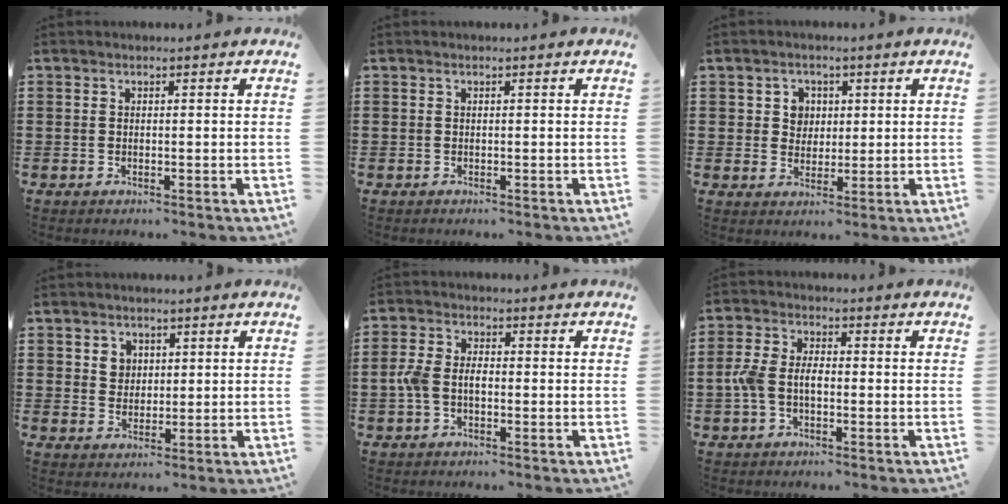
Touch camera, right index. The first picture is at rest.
{"total": 0.0}
{"total": 3.4, "force": [0.8, 3.1, 1.0], "torque": [-0.034, 0.010, 0.011]}
{"total": 2.8, "force": [1.2, 2.4, 0.8], "torque": [-0.017, 0.006, 0.020]}
{"total": 3.7, "force": [-0.8, 2.2, 2.9], "torque": [-0.076, 0.000, -0.023]}
{"total": 4.5, "force": [-1.0, 2.6, 3.6], "torque": [-0.095, -0.002, -0.027]}